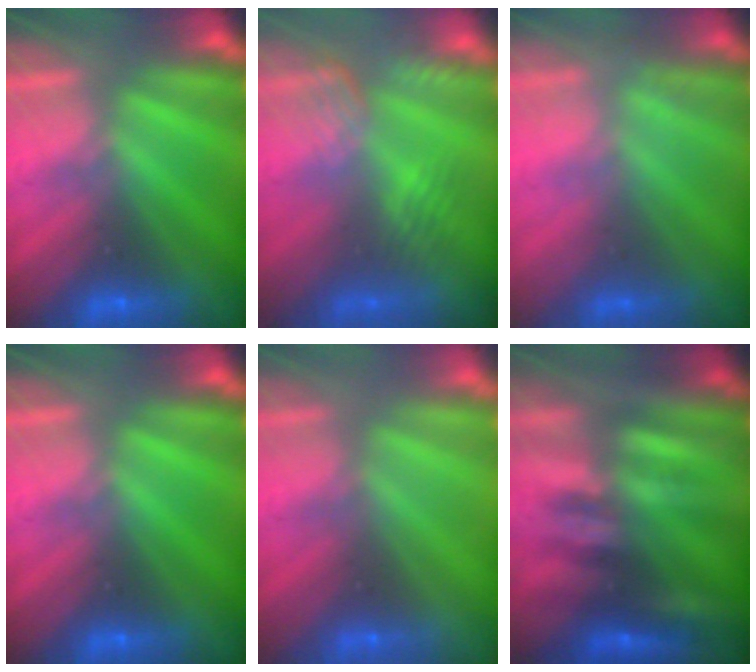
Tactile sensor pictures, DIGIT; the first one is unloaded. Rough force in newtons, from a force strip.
{"total": 2.6}
{"total": 2.7}
{"total": 0.0}
{"total": 3.1}
{"total": 2.4}